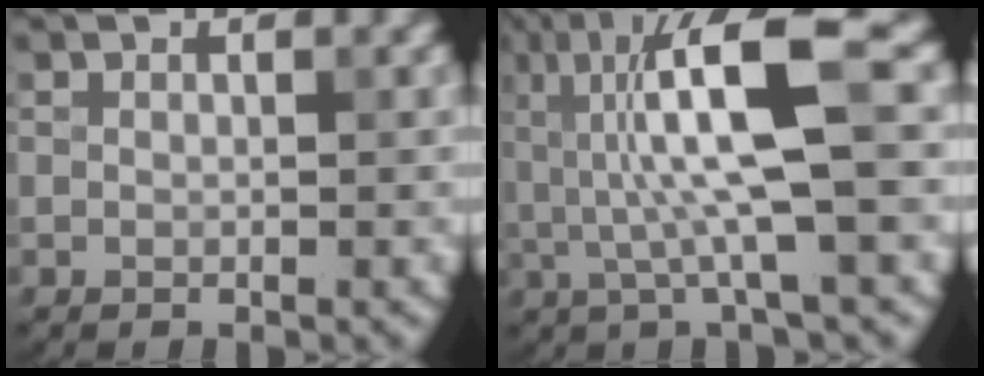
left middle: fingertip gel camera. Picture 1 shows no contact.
{"total": 9.2, "force": [1.8, 1.6, 8.9], "torque": [-0.163, 0.006, 0.035]}